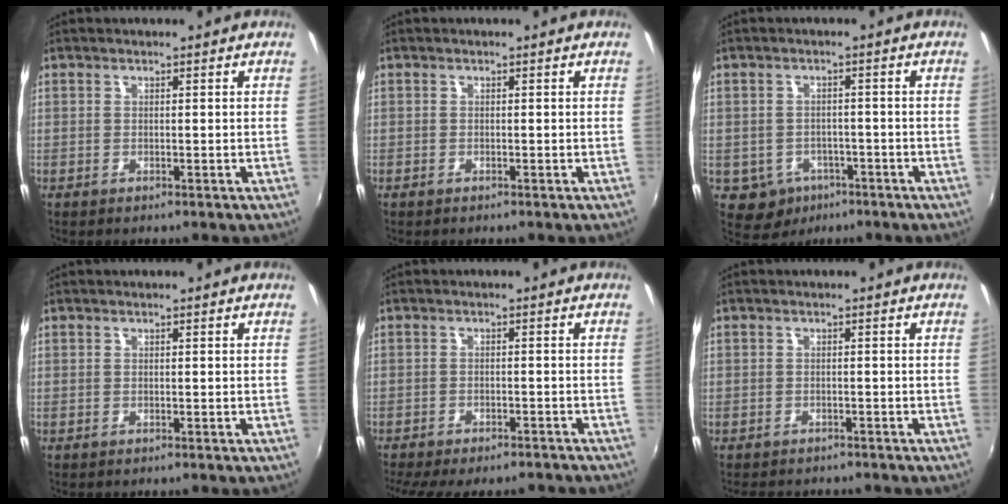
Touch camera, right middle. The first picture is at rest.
{"total": 0.0}
{"total": 5.9, "force": [-3.0, 4.9, 1.5], "torque": [-0.042, 0.001, -0.033]}
{"total": 0.0}
{"total": 12.2, "force": [-10.6, 3.0, 5.3], "torque": [-0.112, -0.026, -0.146]}
{"total": 3.5, "force": [-3.0, 1.6, 0.9], "torque": [-0.025, -0.007, -0.048]}